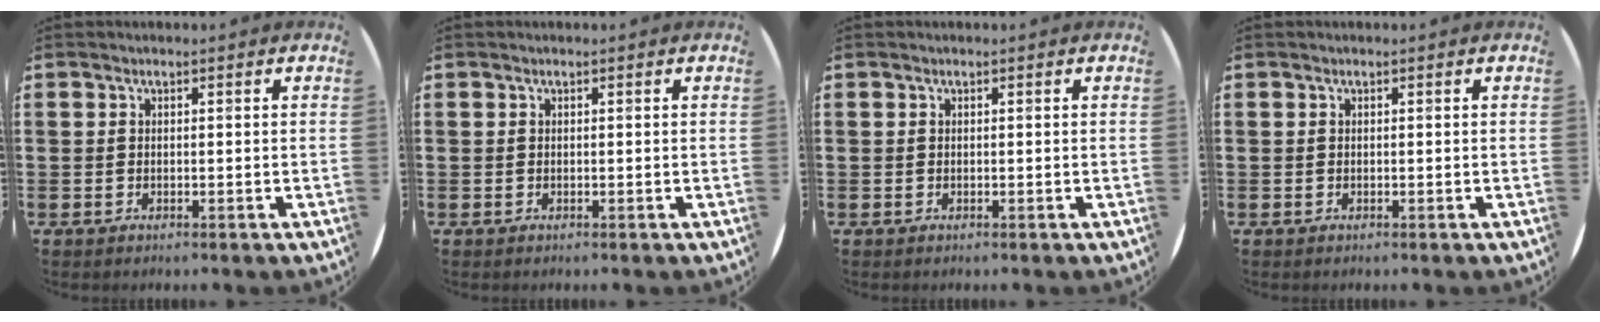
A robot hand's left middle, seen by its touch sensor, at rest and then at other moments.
{"total": 0.0}
{"total": 0.0}
{"total": 0.0}